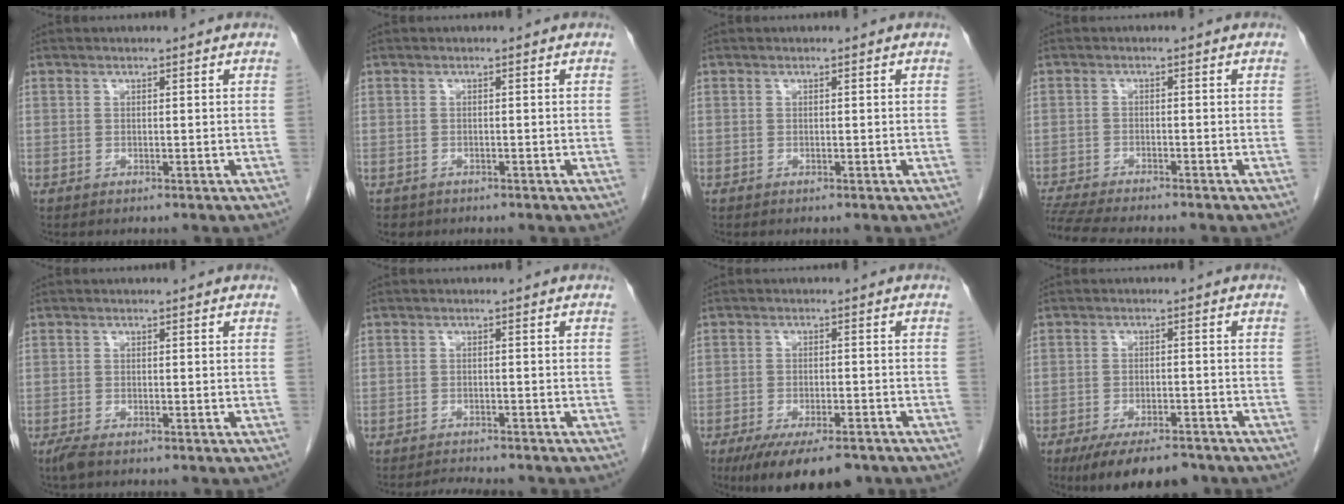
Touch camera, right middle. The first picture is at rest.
{"total": 1.5, "force": [-1.1, 1.0, 0.1], "torque": [-0.008, 0.001, -0.015]}
{"total": 0.0}
{"total": 10.1, "force": [-9.0, 1.0, 4.4], "torque": [-0.072, -0.013, -0.142]}
{"total": 2.0, "force": [-1.5, 0.5, 1.2], "torque": [-0.032, -0.007, -0.027]}
{"total": 4.3, "force": [-4.0, 0.6, 1.3], "torque": [-0.018, -0.008, -0.058]}
{"total": 11.2, "force": [-8.3, 3.3, 6.7], "torque": [-0.098, -0.011, -0.122]}
{"total": 9.9, "force": [-7.8, 3.3, 5.2], "torque": [-0.076, -0.008, -0.119]}